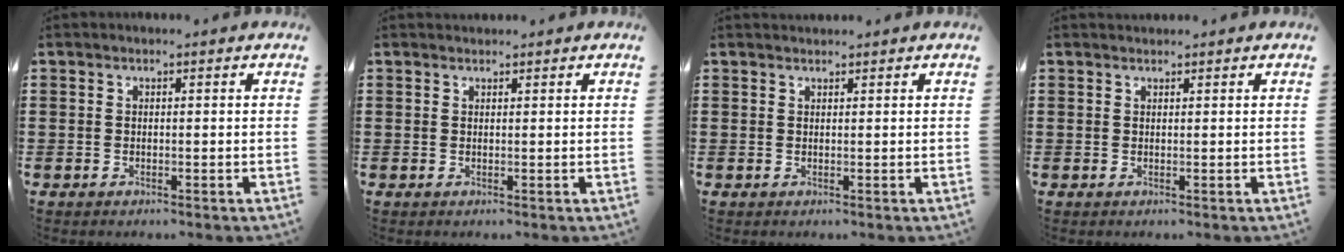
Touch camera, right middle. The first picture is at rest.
{"total": 0.7, "force": [0.6, 0.2, -0.1], "torque": [0.007, -0.003, 0.011]}
{"total": 0.8, "force": [0.8, 0.2, -0.1], "torque": [-0.001, 0.000, 0.016]}
{"total": 0.7, "force": [0.7, 0.2, -0.1], "torque": [0.007, -0.003, 0.011]}